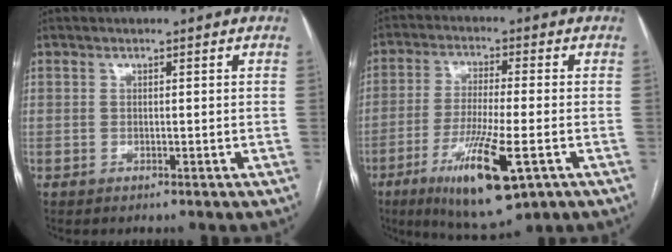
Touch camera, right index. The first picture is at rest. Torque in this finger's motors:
{"motor_torque": [1.69, -0.15, 0.55, 0.21]}